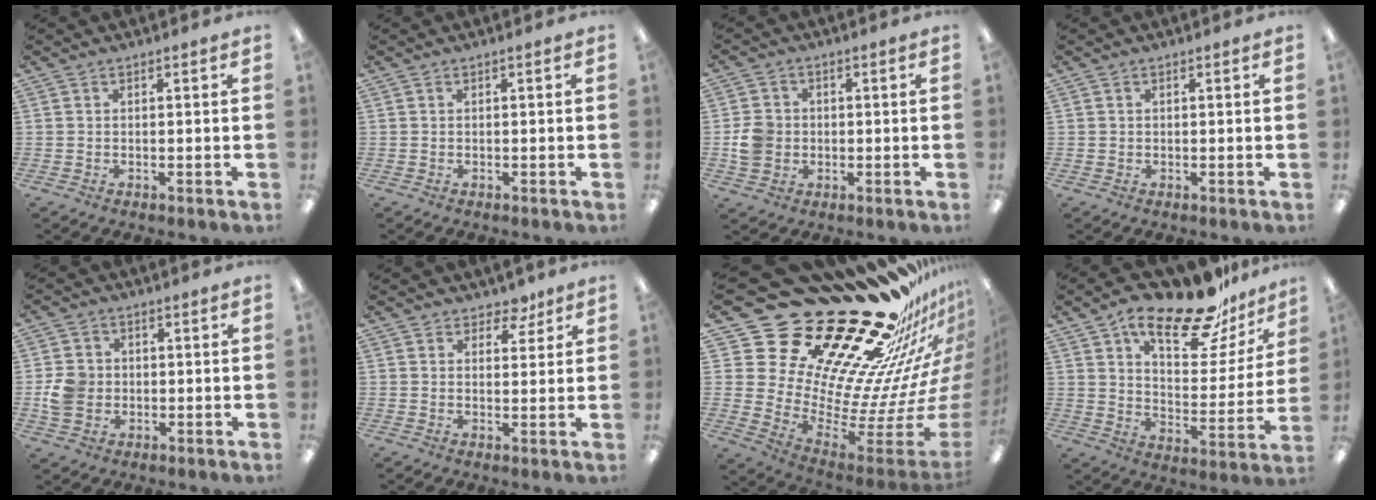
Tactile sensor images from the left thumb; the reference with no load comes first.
{"total": 0.0}
{"total": 6.2, "force": [-0.4, 5.8, 2.3], "torque": [-0.031, 0.013, -0.004]}
{"total": 0.7, "force": [0.3, 0.6, -0.1], "torque": [0.003, 0.004, 0.004]}
{"total": 6.5, "force": [-0.3, 6.0, 2.7], "torque": [-0.046, 0.010, -0.003]}
{"total": 4.5, "force": [3.4, 2.8, 1.0], "torque": [-0.005, -0.015, 0.059]}
{"total": 34.9, "force": [27.5, 14.2, 16.2], "torque": [-0.165, -0.286, 0.545]}
{"total": 21.6, "force": [16.6, 7.6, 11.5], "torque": [-0.182, -0.105, 0.279]}